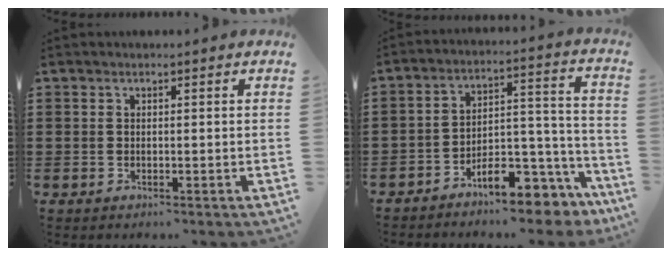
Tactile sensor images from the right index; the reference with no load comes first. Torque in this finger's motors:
{"motor_torque": [0.38, 0.75, -0.37, -0.02]}